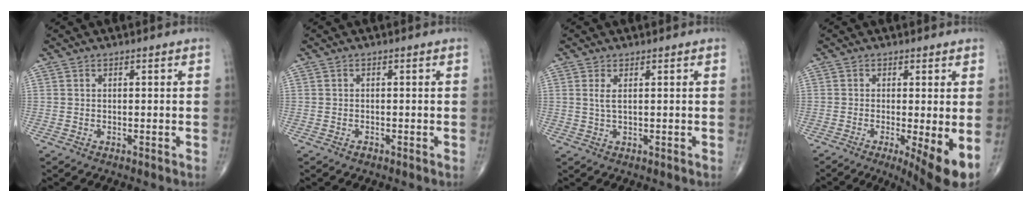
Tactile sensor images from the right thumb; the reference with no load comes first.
{"total": 0.6, "force": [-0.5, 0.3, 0.2], "torque": [0.003, 0.000, -0.011]}
{"total": 1.9, "force": [0.6, 0.4, 1.7], "torque": [-0.045, -0.001, 0.017]}
{"total": 8.3, "force": [-2.3, 1.6, 7.8], "torque": [-0.117, -0.024, -0.036]}